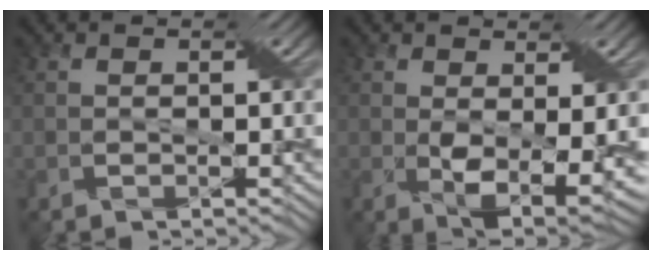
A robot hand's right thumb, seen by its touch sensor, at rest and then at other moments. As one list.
[{"total": 6.1, "force": [0.2, 2.5, 5.5], "torque": [-0.102, -0.018, 0.016]}]